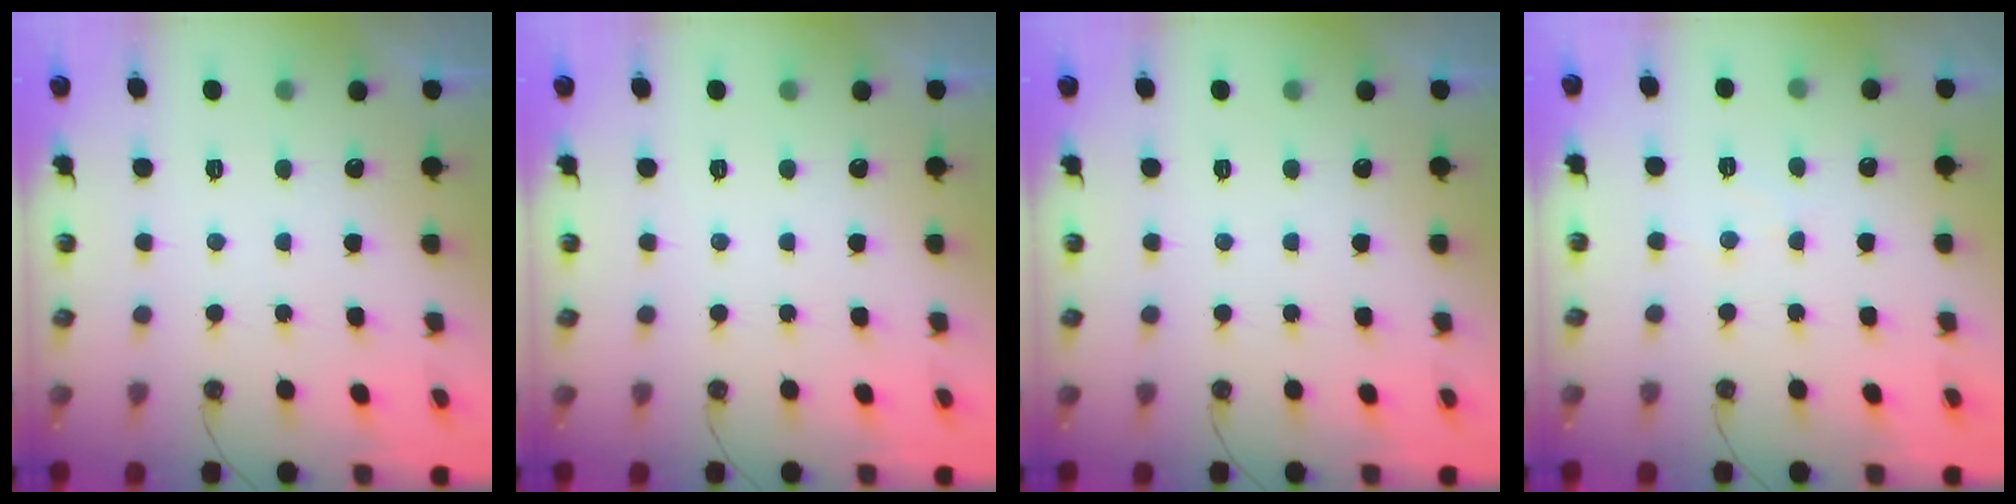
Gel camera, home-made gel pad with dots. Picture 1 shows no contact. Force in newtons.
{"total": 0.0}
{"total": 0.0}
{"total": 4.5, "press": 4.4, "slide": 0.8}